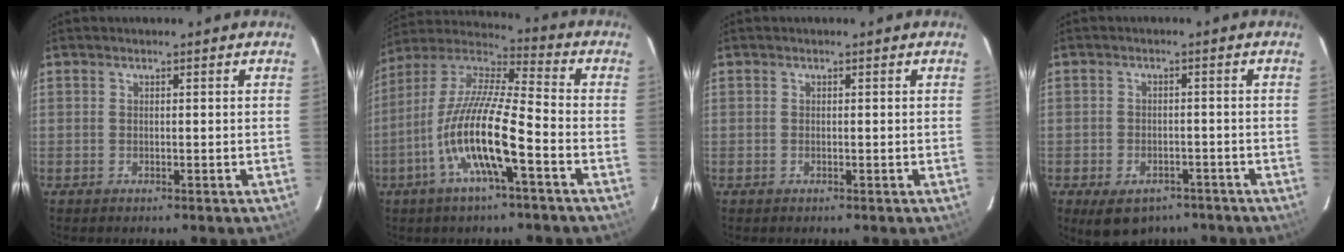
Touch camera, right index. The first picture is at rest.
{"total": 15.6, "force": [-6.2, 2.2, 14.1], "torque": [-0.272, -0.007, -0.126]}
{"total": 0.0}
{"total": 8.9, "force": [-5.9, 5.3, 3.9], "torque": [-0.084, -0.002, -0.076]}